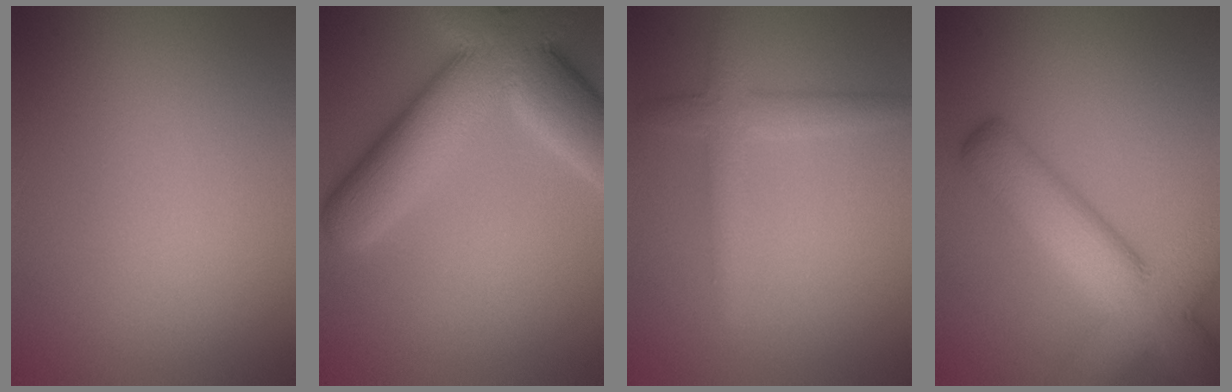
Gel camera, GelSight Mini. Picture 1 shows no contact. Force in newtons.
{"total": 12.5, "press": 12.4, "slide": 1.0}
{"total": 2.8, "press": 2.8, "slide": 0.1}
{"total": 9.6, "press": 9.5, "slide": 0.6}